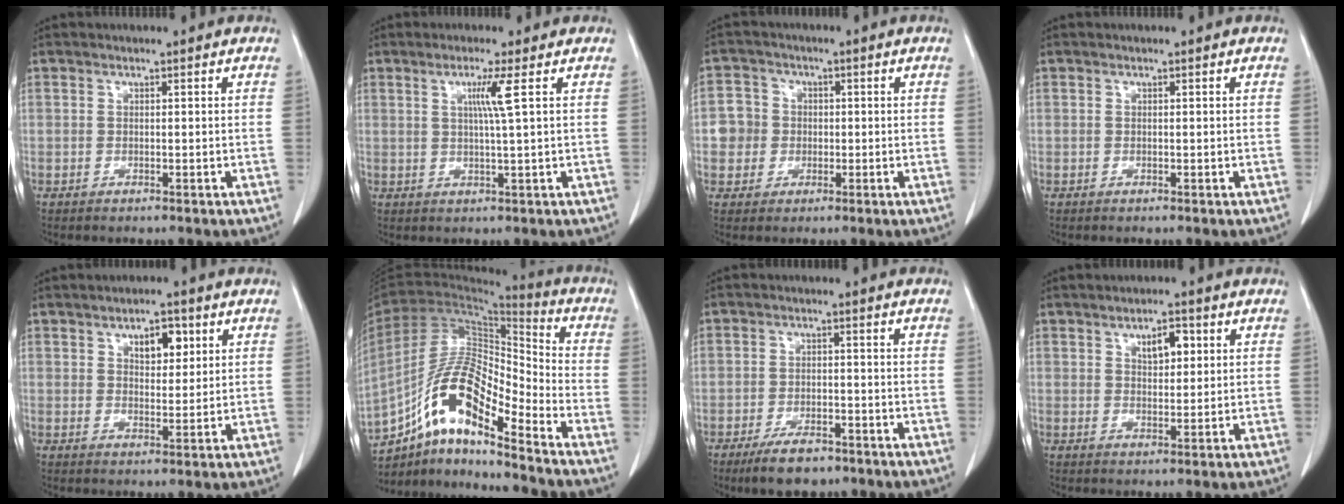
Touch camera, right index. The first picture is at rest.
{"total": 3.8, "force": [1.2, -1.1, 3.4], "torque": [-0.067, -0.005, 0.023]}
{"total": 4.7, "force": [-0.4, 4.7, 0.7], "torque": [-0.013, 0.017, -0.007]}
{"total": 0.0}
{"total": 4.9, "force": [2.3, 2.4, 3.7], "torque": [-0.056, 0.002, 0.037]}
{"total": 15.4, "force": [-9.4, 3.2, 11.8], "torque": [-0.228, 0.018, -0.168]}
{"total": 6.2, "force": [-4.5, 2.4, 3.5], "torque": [-0.065, -0.003, -0.072]}
{"total": 4.2, "force": [1.7, 1.9, 3.3], "torque": [-0.052, 0.002, 0.028]}